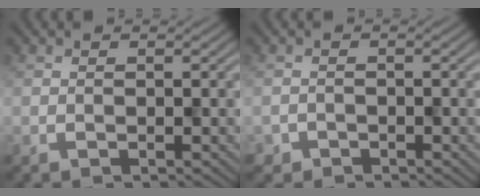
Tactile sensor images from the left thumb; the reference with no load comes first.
{"total": 1.3, "force": [-0.8, 0.8, -0.6], "torque": [0.015, 0.000, -0.014]}